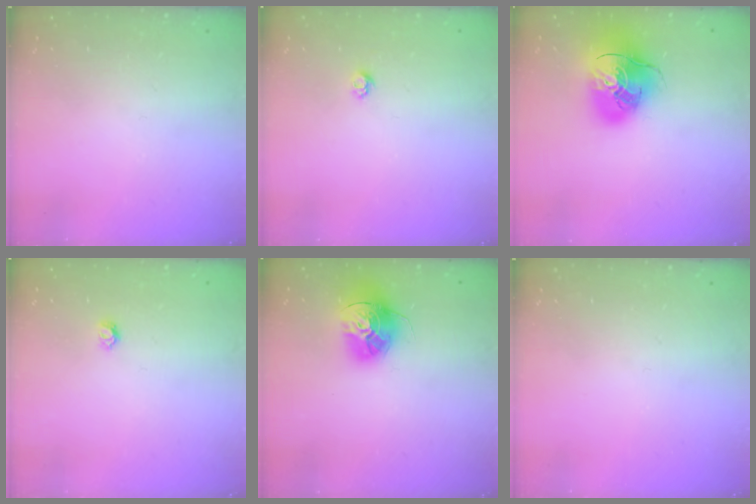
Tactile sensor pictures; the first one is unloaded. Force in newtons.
{"total": 3.8, "press": 3.7, "slide": 0.5}
{"total": 17.7, "press": 17.5, "slide": 2.5}
{"total": 3.7, "press": 3.6, "slide": 0.4}
{"total": 15.6, "press": 15.5, "slide": 1.4}
{"total": 0.0}